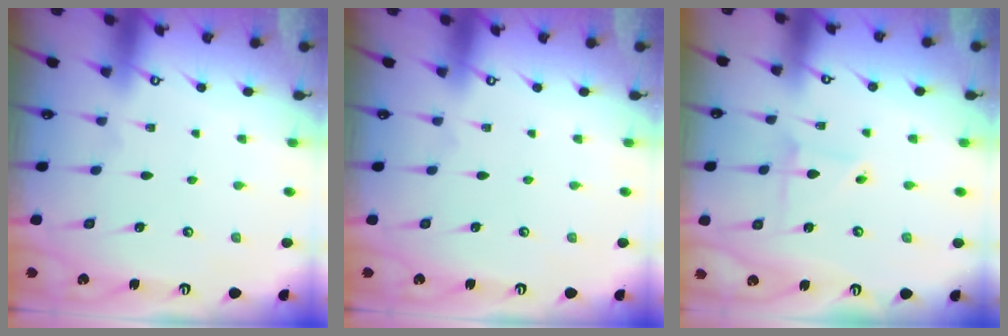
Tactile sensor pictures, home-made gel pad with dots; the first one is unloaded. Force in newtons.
{"total": 0.0}
{"total": 2.9, "press": 2.9, "slide": 0.3}